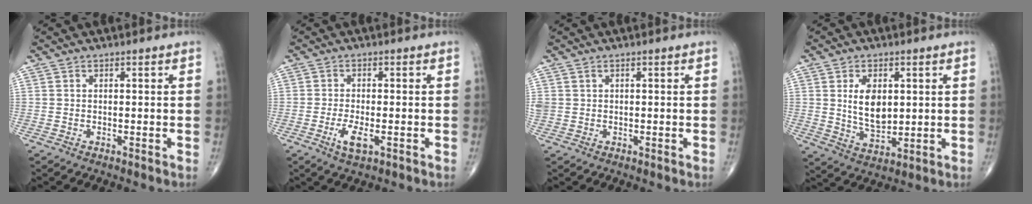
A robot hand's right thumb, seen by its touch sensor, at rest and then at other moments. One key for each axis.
{"total": 4.4, "fx": -1.6, "fy": 1.5, "fz": 3.8, "tx": -0.076, "ty": -0.004, "tz": -0.027}
{"total": 1.4, "fx": 0.5, "fy": 1.2, "fz": 0.4, "tx": -0.003, "ty": 0.000, "tz": 0.010}
{"total": 10.2, "fx": 1.9, "fy": 6.0, "fz": 8.0, "tx": -0.126, "ty": -0.020, "tz": 0.045}